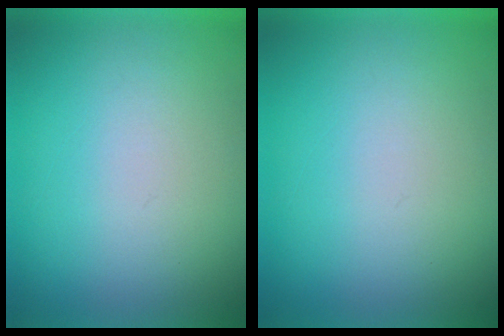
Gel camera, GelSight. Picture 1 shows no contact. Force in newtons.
{"total": 0.0}